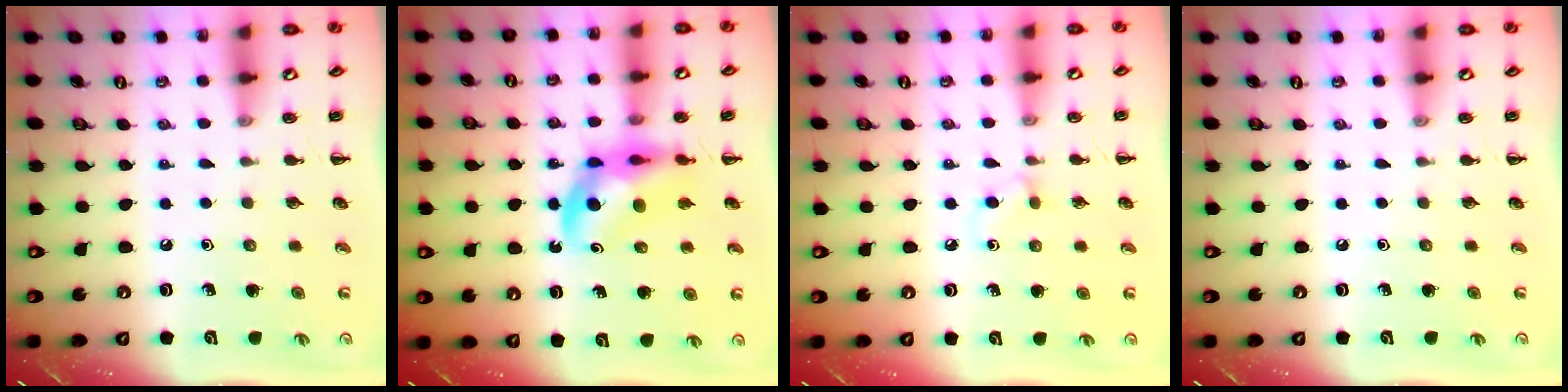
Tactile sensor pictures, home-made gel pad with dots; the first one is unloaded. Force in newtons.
{"total": 11.3, "press": 10.9, "slide": 3.1}
{"total": 4.2, "press": 4.1, "slide": 1.1}
{"total": 0.0}